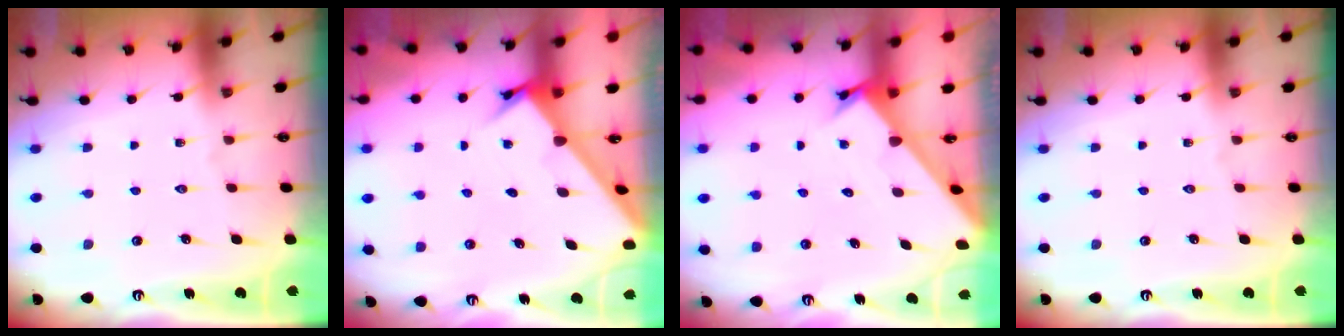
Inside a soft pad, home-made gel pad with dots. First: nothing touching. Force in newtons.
{"total": 2.6, "press": 2.6, "slide": 0.3}
{"total": 2.3, "press": 2.3, "slide": 0.2}
{"total": 0.0}